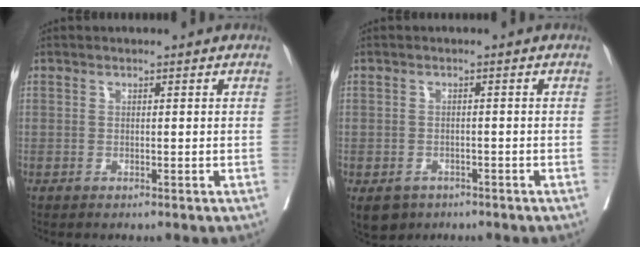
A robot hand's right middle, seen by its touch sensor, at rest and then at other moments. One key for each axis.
{"total": 4.2, "fx": -2.7, "fy": 3.1, "fz": 1.1, "tx": -0.014, "ty": 0.001, "tz": -0.036}